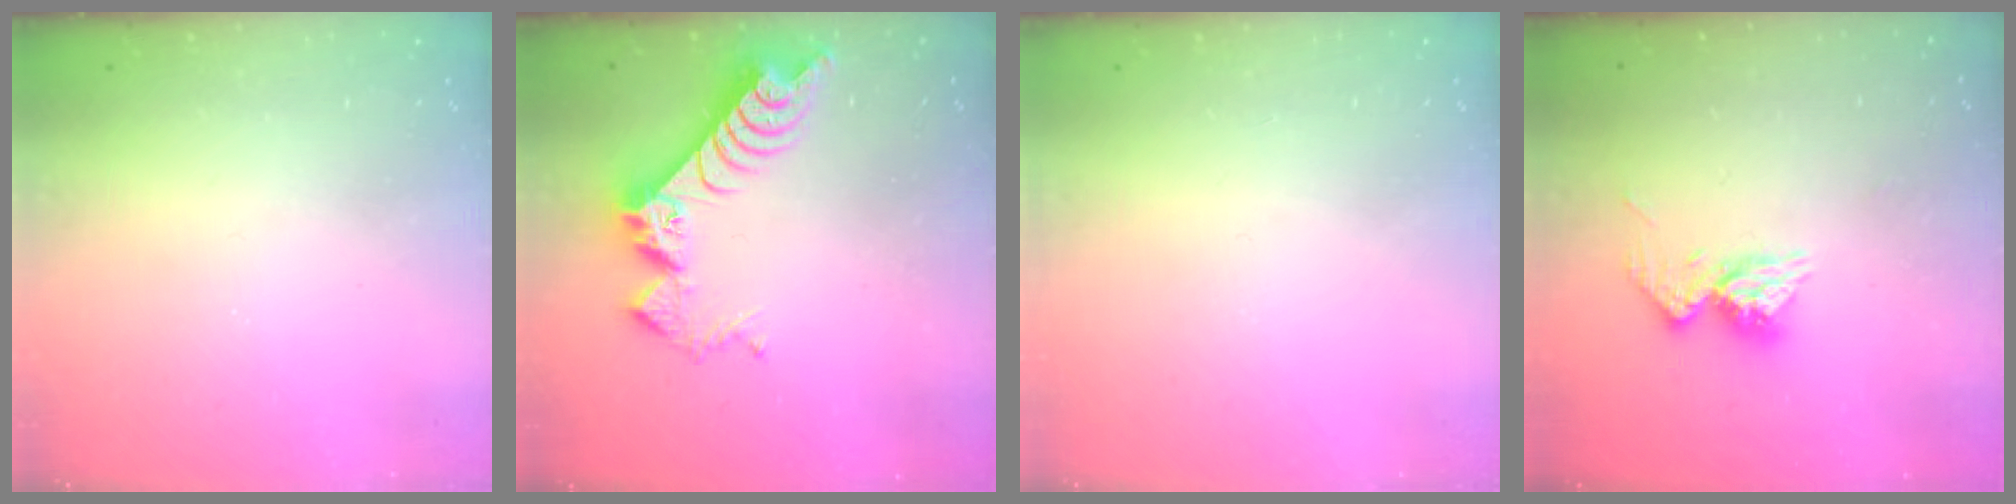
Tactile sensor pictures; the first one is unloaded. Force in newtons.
{"total": 9.8, "press": 9.7, "slide": 0.9}
{"total": 0.0}
{"total": 10.3, "press": 10.3, "slide": 0.9}